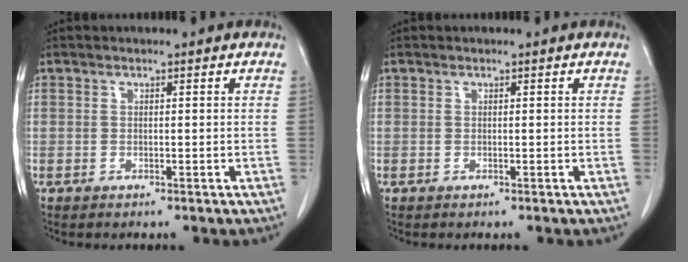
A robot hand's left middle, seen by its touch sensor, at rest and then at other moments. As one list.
[{"total": 0.0}]